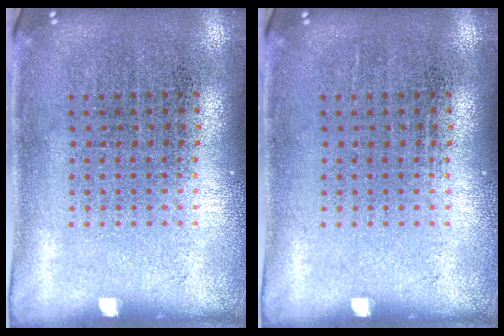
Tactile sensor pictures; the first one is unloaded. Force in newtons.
{"total": 0.0}